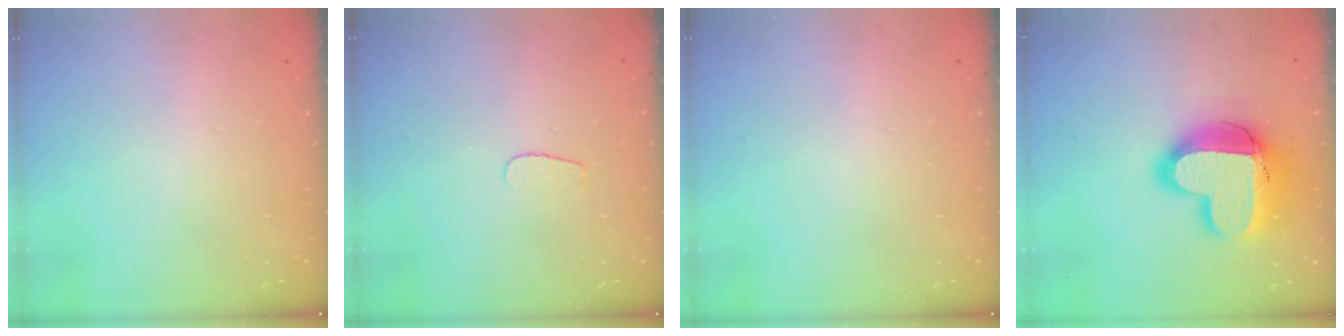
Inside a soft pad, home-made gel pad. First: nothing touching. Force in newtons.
{"total": 3.3, "press": 3.3, "slide": 0.4}
{"total": 0.0}
{"total": 18.9, "press": 18.9, "slide": 1.6}